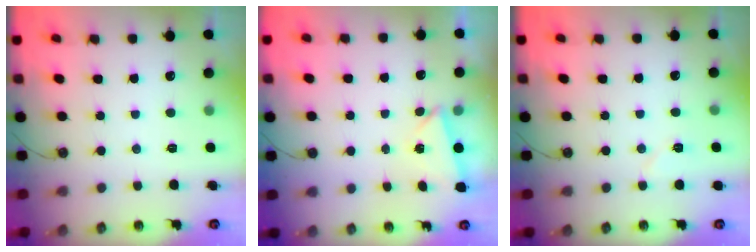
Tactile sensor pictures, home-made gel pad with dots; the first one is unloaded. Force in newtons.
{"total": 1.9, "press": 1.4, "slide": 1.4}
{"total": 5.3, "press": 5.2, "slide": 0.9}